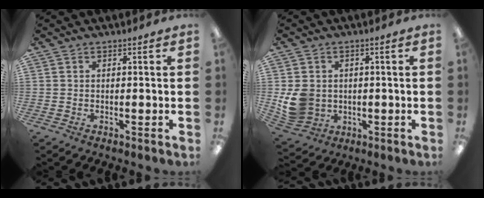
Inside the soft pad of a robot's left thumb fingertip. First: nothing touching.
{"total": 7.9, "force": [0.0, 7.1, 3.4], "torque": [-0.082, 0.007, 0.005]}